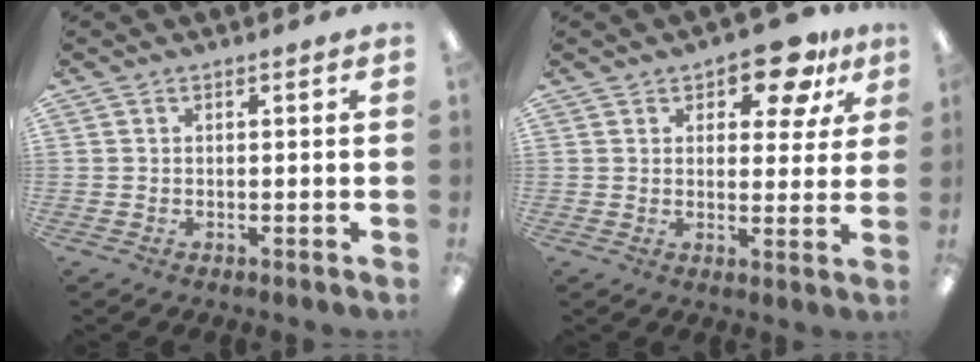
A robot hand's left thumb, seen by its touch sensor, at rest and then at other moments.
{"total": 10.2, "force": [6.7, 4.8, 5.9], "torque": [-0.062, -0.036, 0.112]}